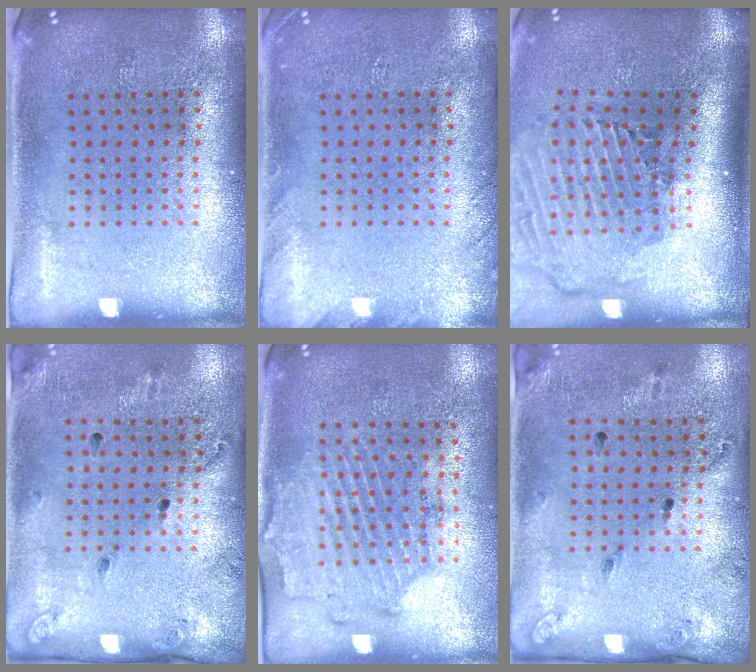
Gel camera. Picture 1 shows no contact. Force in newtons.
{"total": 1.2, "press": 1.2, "slide": 0.1}
{"total": 2.9, "press": 2.0, "slide": 2.1}
{"total": 1.8, "press": 1.2, "slide": 1.4}
{"total": 1.7, "press": 1.4, "slide": 0.9}
{"total": 1.9, "press": 1.1, "slide": 1.5}